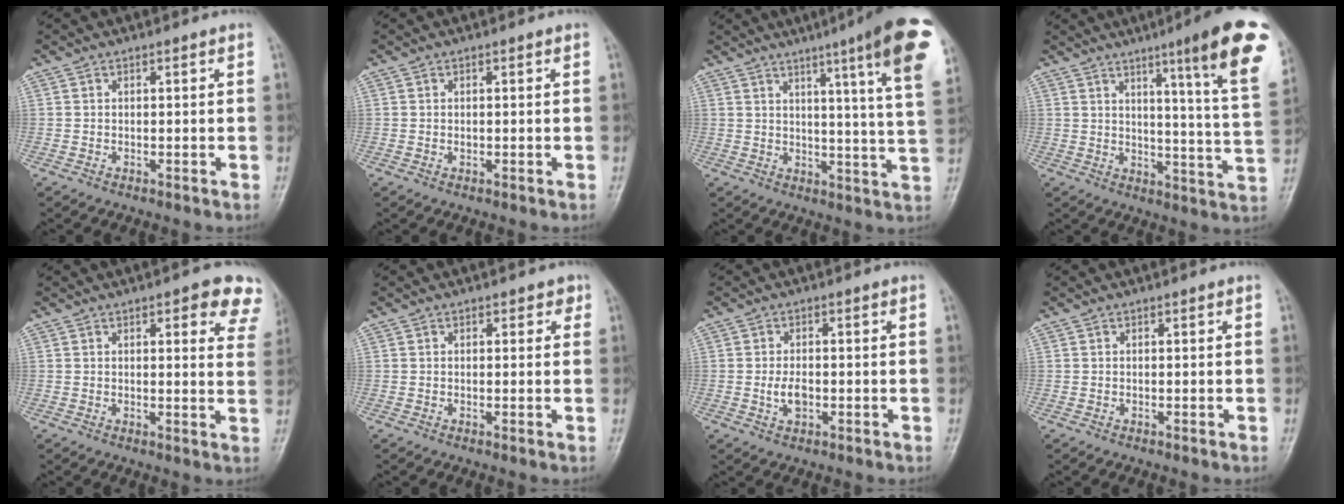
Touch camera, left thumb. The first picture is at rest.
{"total": 0.5, "force": [0.0, 0.4, 0.3], "torque": [-0.004, 0.000, -0.001]}
{"total": 17.9, "force": [9.5, 0.9, 15.2], "torque": [-0.185, -0.038, 0.106]}
{"total": 17.9, "force": [9.3, 1.0, 15.3], "torque": [-0.184, -0.048, 0.115]}
{"total": 9.4, "force": [5.5, 3.3, 6.9], "torque": [-0.043, -0.018, 0.050]}
{"total": 1.7, "force": [0.8, 1.2, 0.8], "torque": [0.008, 0.000, 0.004]}
{"total": 3.3, "force": [-0.6, 2.0, 2.6], "torque": [-0.047, 0.001, -0.012]}
{"total": 0.0}